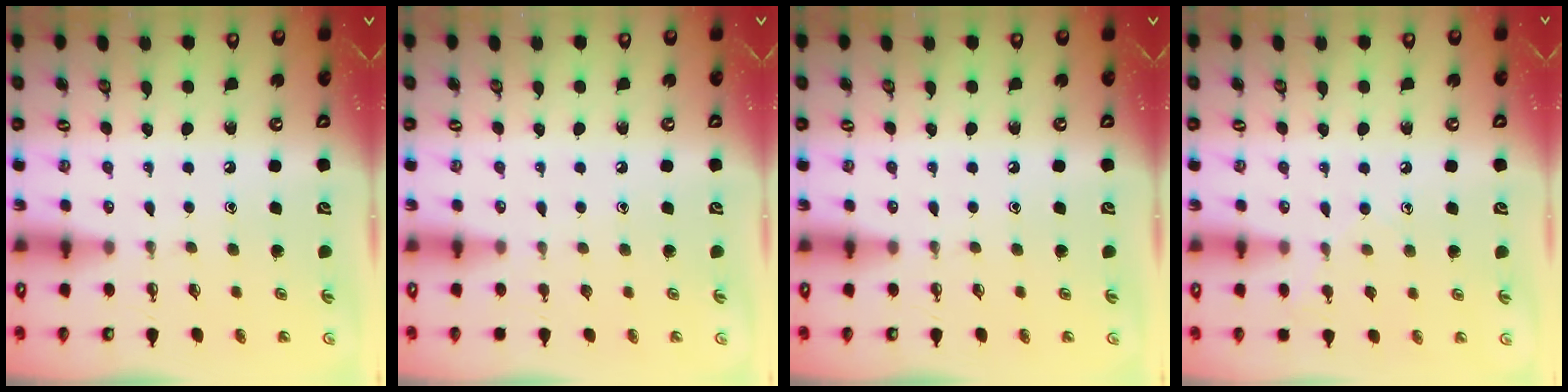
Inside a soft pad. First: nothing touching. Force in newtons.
{"total": 0.0}
{"total": 0.0}
{"total": 6.8, "press": 6.7, "slide": 0.7}